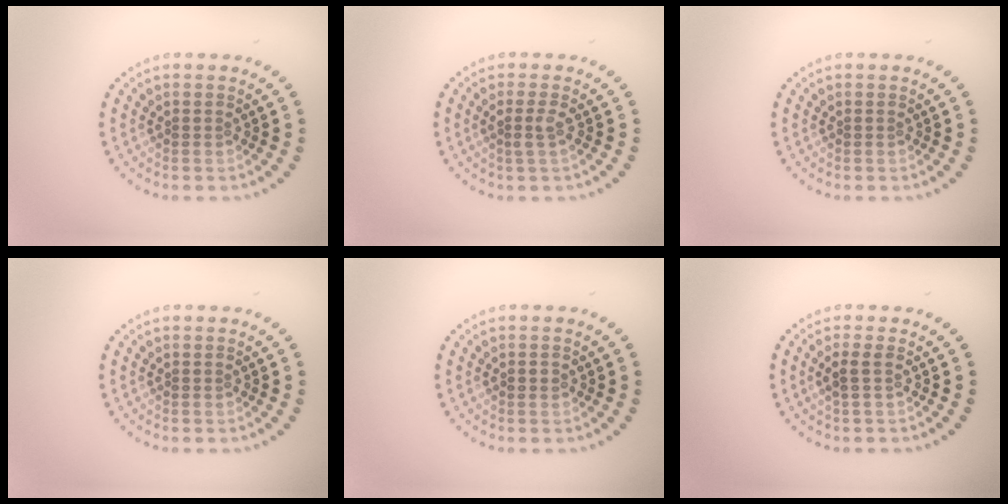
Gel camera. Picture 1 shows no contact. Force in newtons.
{"total": 1.3, "press": 1.1, "slide": 0.7}
{"total": 0.0}
{"total": 0.0}
{"total": 0.8, "press": 0.8, "slide": 0.2}
{"total": 1.2, "press": 1.0, "slide": 0.7}